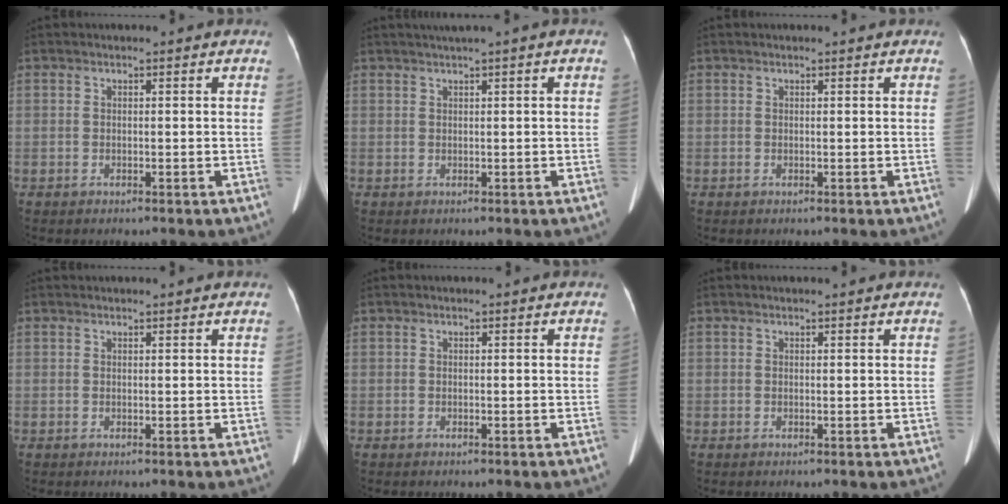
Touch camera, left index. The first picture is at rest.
{"total": 2.0, "force": [1.1, -0.4, 1.7], "torque": [-0.037, 0.009, 0.025]}
{"total": 0.7, "force": [0.6, 0.1, 0.3], "torque": [-0.006, 0.006, 0.009]}
{"total": 1.6, "force": [1.5, 0.2, 0.5], "torque": [-0.008, 0.018, 0.021]}
{"total": 0.0}
{"total": 1.0, "force": [0.9, 0.1, 0.4], "torque": [-0.007, 0.007, 0.013]}